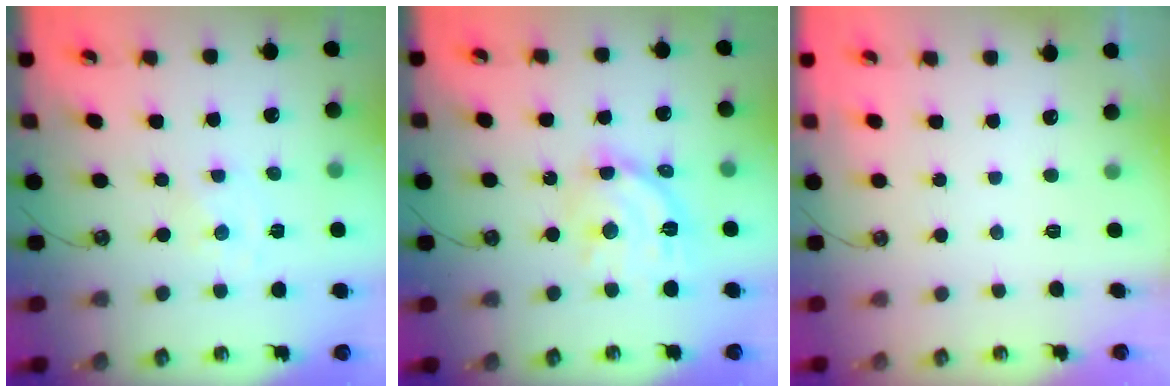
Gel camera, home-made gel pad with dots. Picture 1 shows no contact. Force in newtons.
{"total": 13.0, "press": 13.0, "slide": 0.9}
{"total": 0.0}